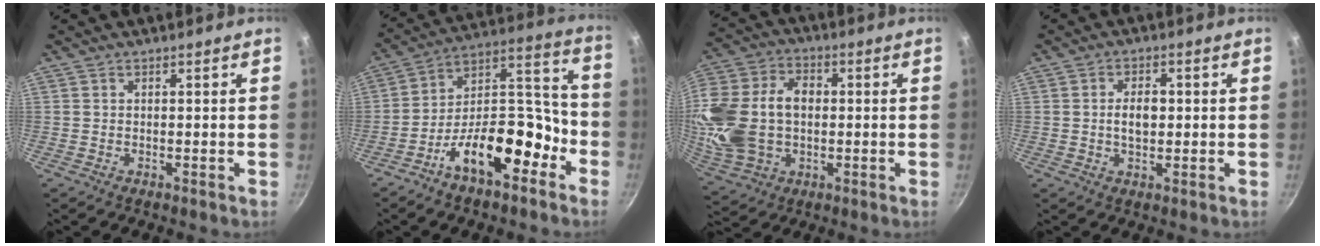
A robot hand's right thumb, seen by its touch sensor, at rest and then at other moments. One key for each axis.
{"total": 18.1, "fx": -9.3, "fy": 8.9, "fz": 12.7, "tx": -0.154, "ty": 0.098, "tz": -0.163}
{"total": 20.9, "fx": 0.2, "fy": 14.8, "fz": 14.8, "tx": -0.301, "ty": 0.029, "tz": 0.010}
{"total": 4.8, "fx": 0.2, "fy": 2.9, "fz": 3.8, "tx": -0.051, "ty": 0.006, "tz": -0.001}